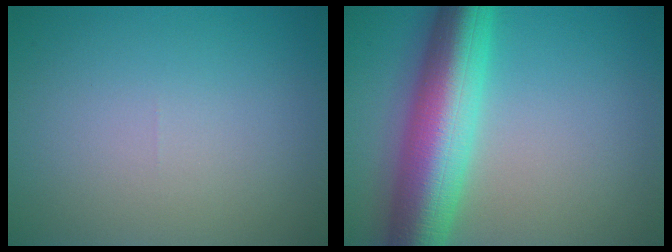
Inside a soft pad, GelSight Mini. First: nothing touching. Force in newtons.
{"total": 10.4, "press": 10.4, "slide": 0.1}